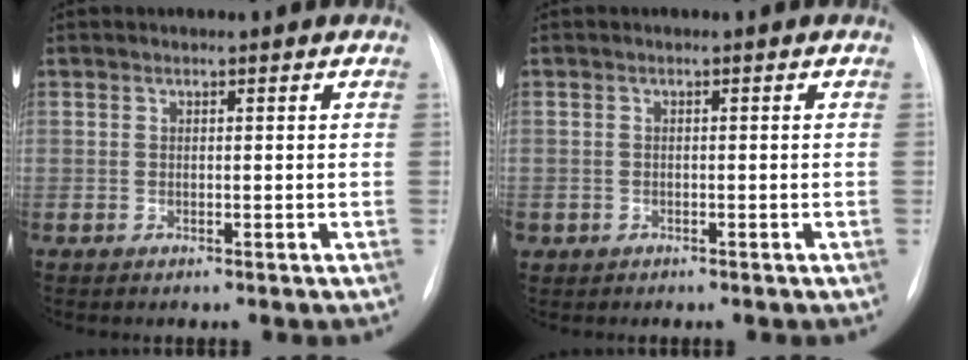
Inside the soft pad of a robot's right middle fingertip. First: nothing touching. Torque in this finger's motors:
{"motor_torque": [1.68, -0.46, 1.06, 0.10]}